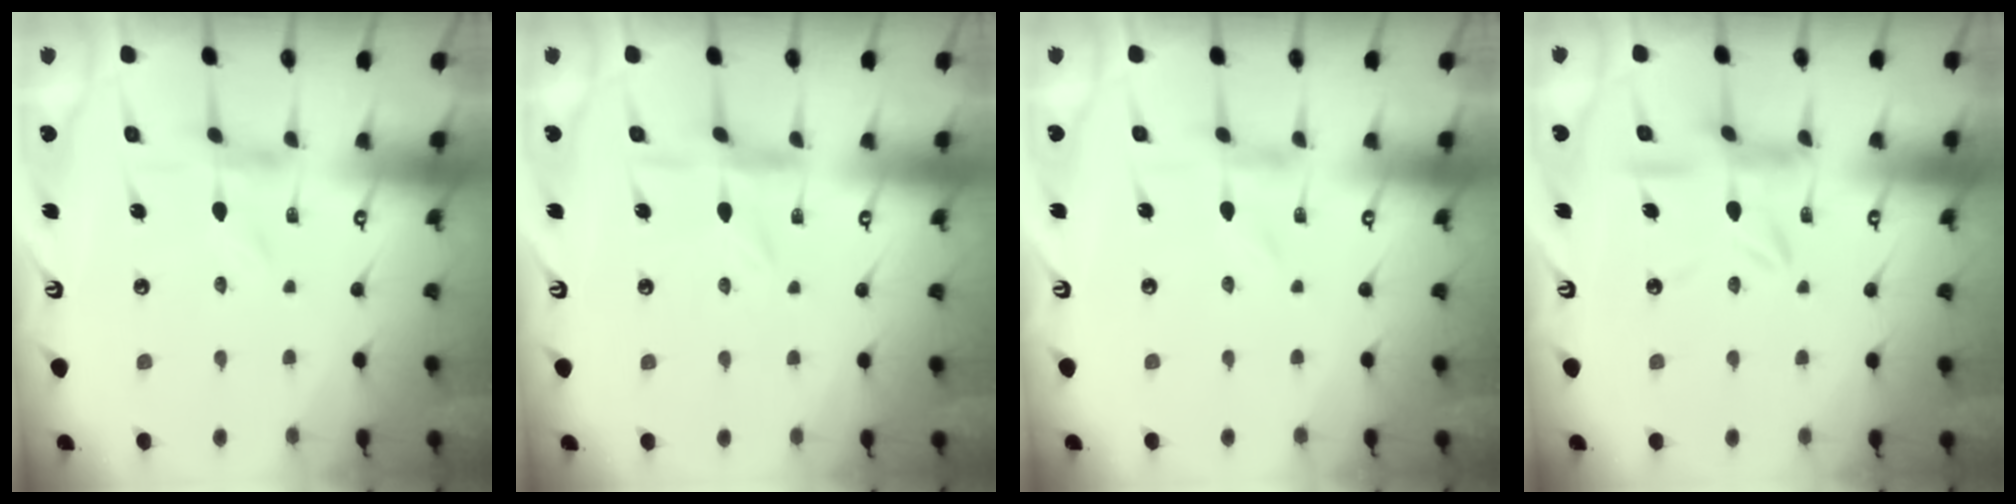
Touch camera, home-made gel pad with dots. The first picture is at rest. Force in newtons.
{"total": 2.4, "press": 2.4, "slide": 0.3}
{"total": 0.0}
{"total": 10.1, "press": 10.0, "slide": 1.0}